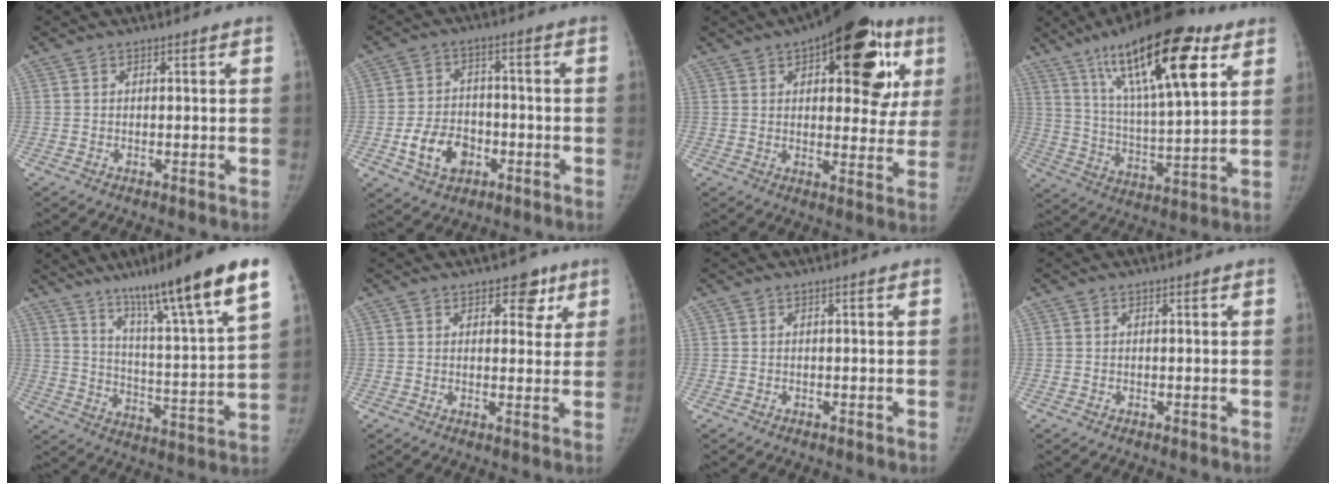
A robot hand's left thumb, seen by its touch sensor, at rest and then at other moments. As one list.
[{"total": 9.0, "force": [-3.5, 6.6, 5.0], "torque": [-0.068, 0.022, -0.058]}, {"total": 22.3, "force": [9.1, 10.4, 17.5], "torque": [-0.179, 0.002, 0.116]}, {"total": 24.3, "force": [12.5, 7.3, 19.5], "torque": [-0.295, -0.030, 0.211]}, {"total": 22.6, "force": [14.5, 2.0, 17.2], "torque": [-0.245, -0.049, 0.229]}, {"total": 5.3, "force": [3.0, 3.3, 2.9], "torque": [0.004, -0.010, 0.034]}, {"total": 0.0}, {"total": 0.0}]